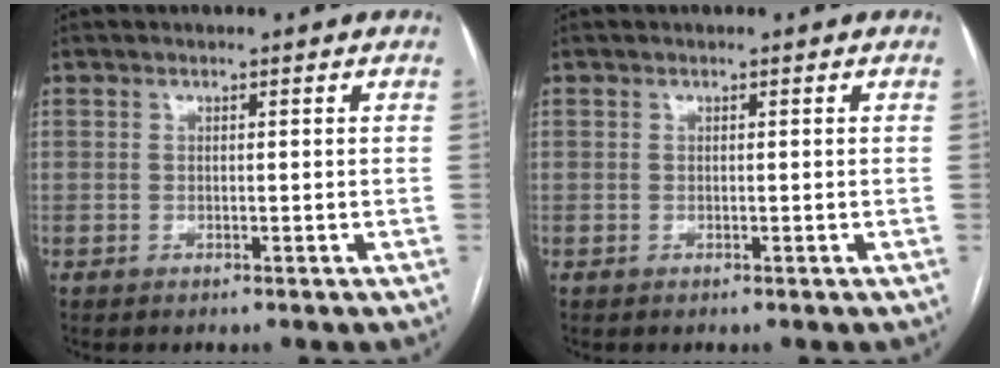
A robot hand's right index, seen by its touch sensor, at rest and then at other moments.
{"total": 0.0}